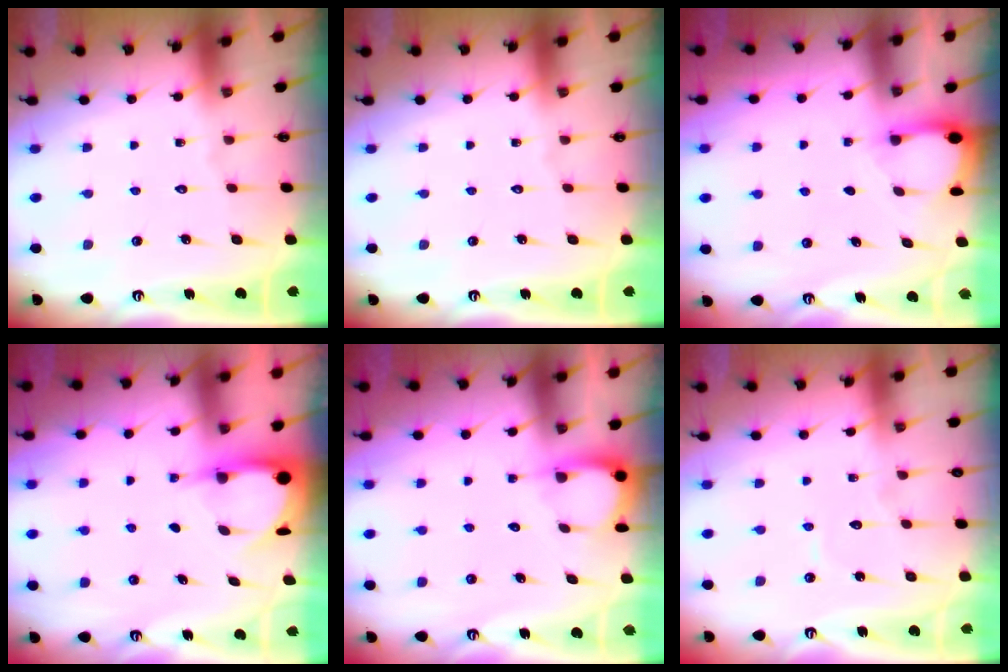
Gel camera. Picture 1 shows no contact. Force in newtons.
{"total": 0.0}
{"total": 2.8, "press": 2.8, "slide": 0.3}
{"total": 4.0, "press": 3.9, "slide": 0.4}
{"total": 3.0, "press": 3.0, "slide": 0.4}
{"total": 3.4, "press": 3.4, "slide": 0.3}